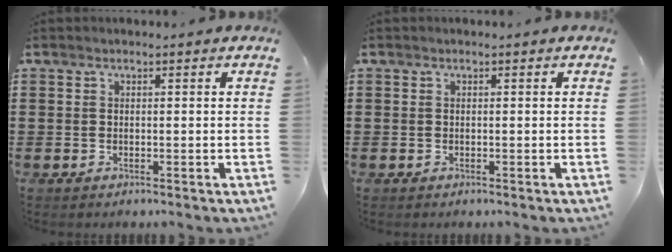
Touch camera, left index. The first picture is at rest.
{"total": 0.0}